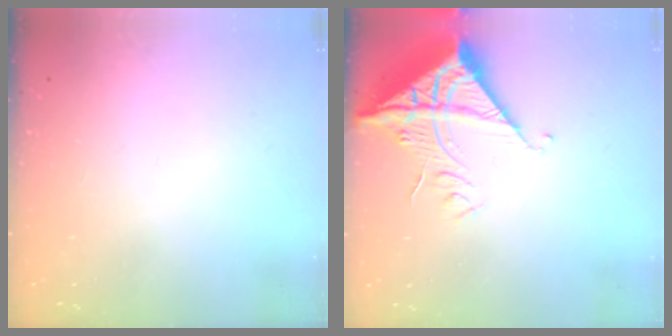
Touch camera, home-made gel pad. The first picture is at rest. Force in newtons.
{"total": 15.7, "press": 15.6, "slide": 1.8}